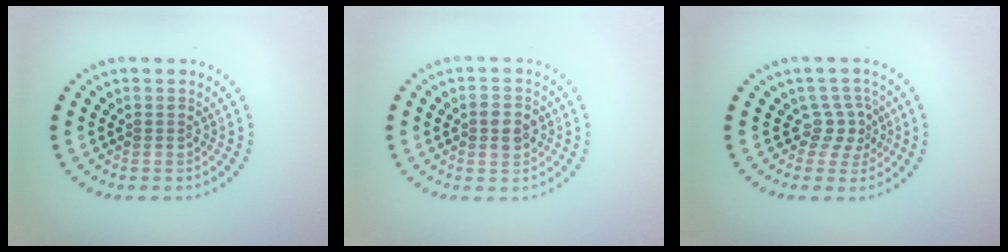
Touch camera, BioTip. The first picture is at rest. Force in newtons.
{"total": 2.2, "press": 2.2, "slide": 0.1}
{"total": 2.3, "press": 1.5, "slide": 1.7}